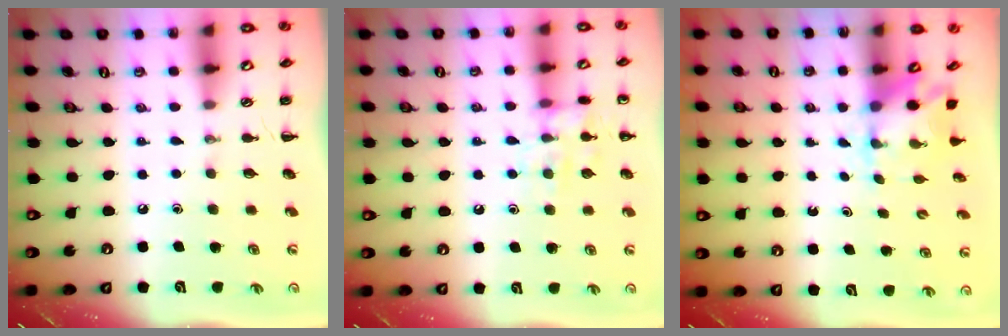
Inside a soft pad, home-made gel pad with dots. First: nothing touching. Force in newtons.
{"total": 10.0, "press": 10.0, "slide": 0.4}
{"total": 3.2, "press": 3.1, "slide": 0.3}